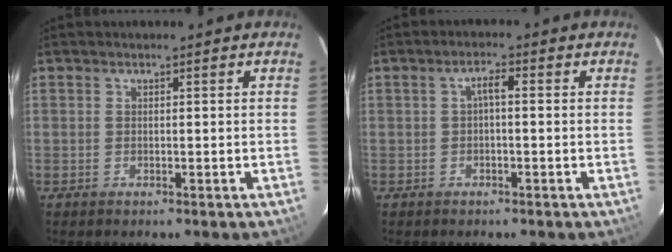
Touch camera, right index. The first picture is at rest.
{"total": 1.9, "force": [-0.1, 0.2, 1.9], "torque": [-0.038, 0.008, -0.003]}